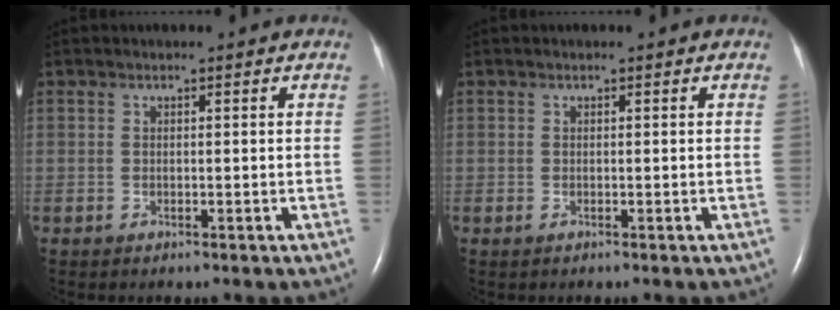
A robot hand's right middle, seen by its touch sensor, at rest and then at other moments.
{"total": 0.0}